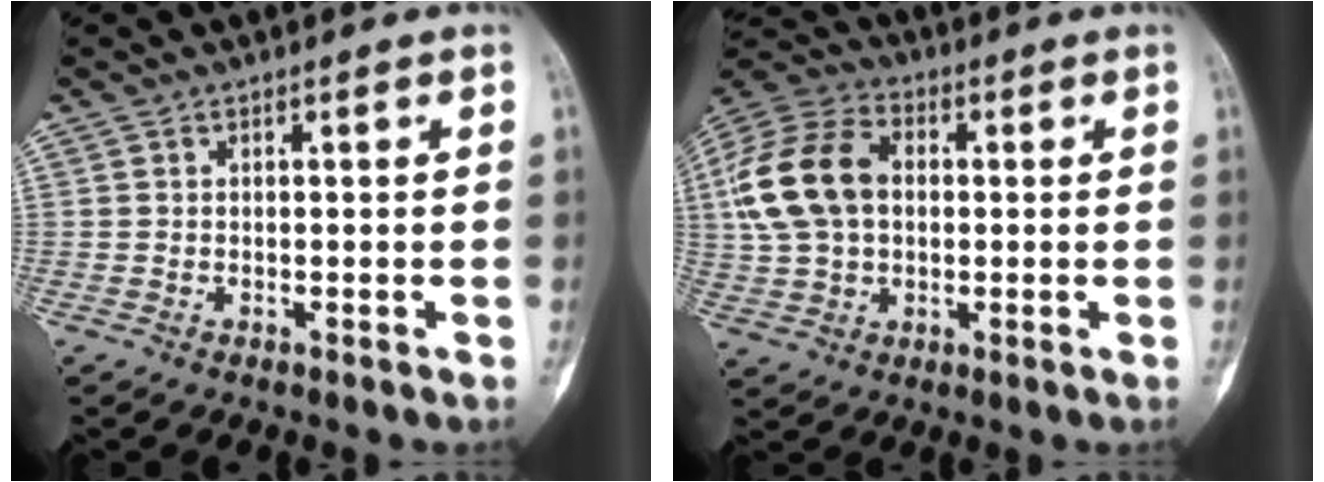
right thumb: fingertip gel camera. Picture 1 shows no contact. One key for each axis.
{"total": 16.0, "fx": 1.8, "fy": 11.1, "fz": 11.4, "tx": -0.221, "ty": 0.025, "tz": 0.030}